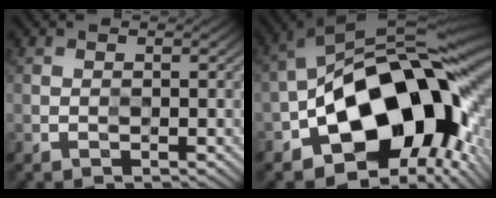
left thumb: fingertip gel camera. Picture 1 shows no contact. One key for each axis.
{"total": 18.6, "fx": -5.3, "fy": 11.1, "fz": 14.0, "tx": -0.201, "ty": 0.002, "tz": -0.089}